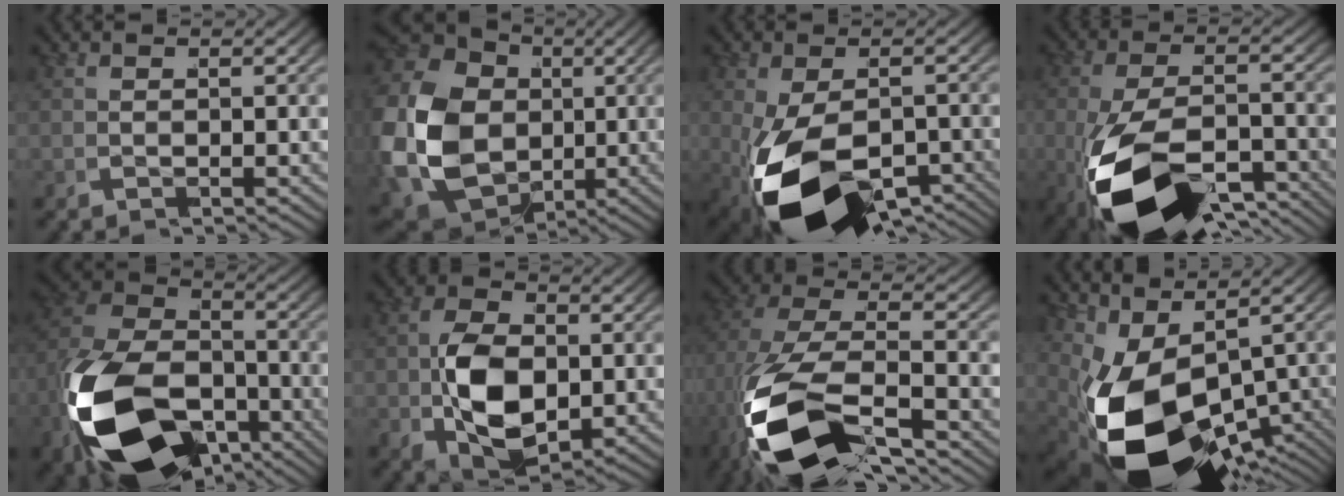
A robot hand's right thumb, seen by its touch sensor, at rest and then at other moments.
{"total": 18.2, "force": [-1.0, 15.1, 10.1], "torque": [-0.285, -0.051, -0.015]}
{"total": 14.7, "force": [-6.5, 7.4, 11.0], "torque": [-0.225, -0.050, -0.077]}
{"total": 16.4, "force": [-7.8, 8.5, 11.7], "torque": [-0.246, -0.056, -0.097]}
{"total": 19.9, "force": [-7.6, 13.2, 12.9], "torque": [-0.281, -0.088, -0.092]}
{"total": 8.8, "force": [-2.1, 5.9, 6.2], "torque": [-0.155, -0.041, -0.021]}
{"total": 13.7, "force": [-4.8, 6.9, 10.8], "torque": [-0.258, -0.040, -0.053]}
{"total": 16.8, "force": [-5.2, 9.8, 12.6], "torque": [-0.271, -0.068, -0.052]}